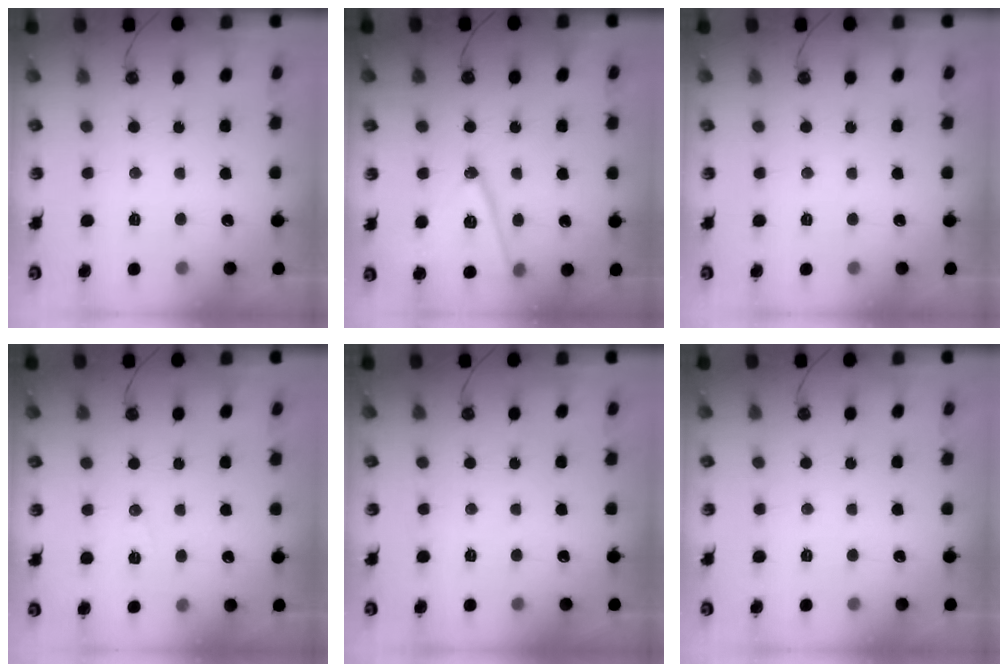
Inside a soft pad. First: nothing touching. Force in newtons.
{"total": 13.7, "press": 13.3, "slide": 3.3}
{"total": 0.0}
{"total": 6.5, "press": 4.8, "slide": 4.4}
{"total": 0.0}
{"total": 0.0}